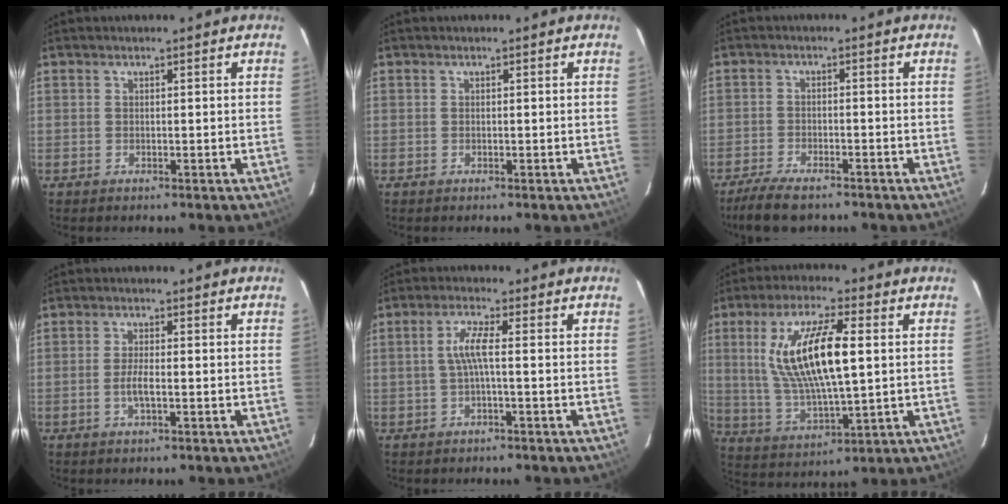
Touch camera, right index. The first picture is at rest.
{"total": 0.0}
{"total": 7.7, "force": [-6.4, 2.0, 3.8], "torque": [-0.097, -0.019, -0.114]}
{"total": 2.8, "force": [-1.0, 0.5, 2.6], "torque": [-0.053, -0.004, -0.019]}
{"total": 3.8, "force": [-0.5, 0.0, 3.7], "torque": [-0.077, 0.004, -0.007]}
{"total": 16.1, "force": [3.0, 4.5, 15.1], "torque": [-0.293, 0.002, 0.068]}